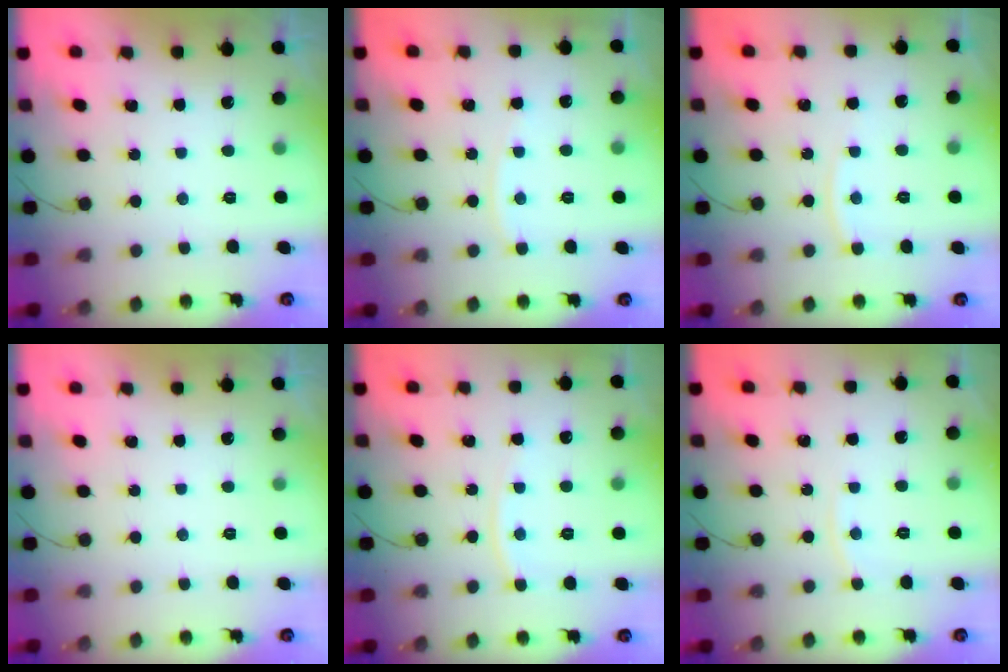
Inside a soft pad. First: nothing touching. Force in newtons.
{"total": 3.7, "press": 3.7, "slide": 0.6}
{"total": 4.5, "press": 4.4, "slide": 0.6}
{"total": 0.0}
{"total": 6.1, "press": 6.1, "slide": 0.4}
{"total": 2.9, "press": 2.9, "slide": 0.1}